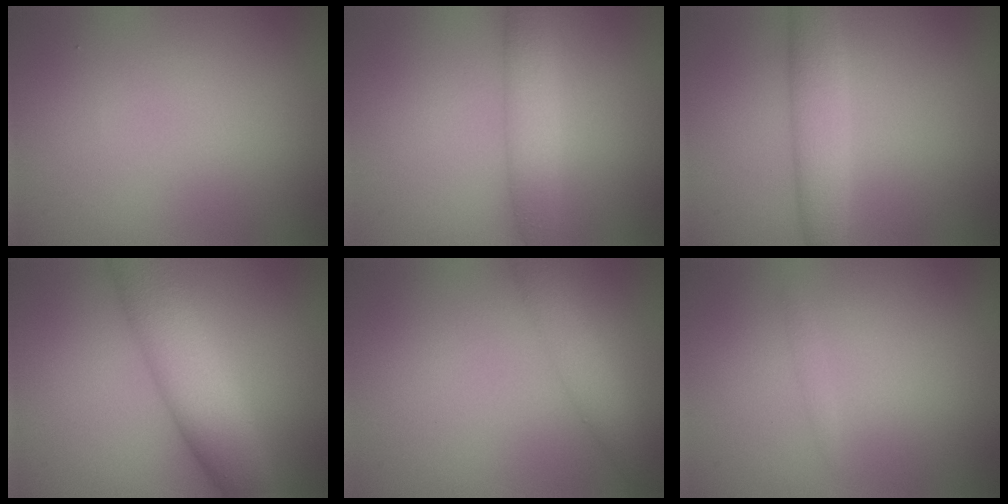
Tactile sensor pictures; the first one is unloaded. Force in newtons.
{"total": 3.0, "press": 3.0, "slide": 0.1}
{"total": 3.9, "press": 3.9, "slide": 0.1}
{"total": 7.3, "press": 7.3, "slide": 0.2}
{"total": 3.5, "press": 3.5, "slide": 0.1}
{"total": 0.6, "press": 0.6, "slide": 0.0}